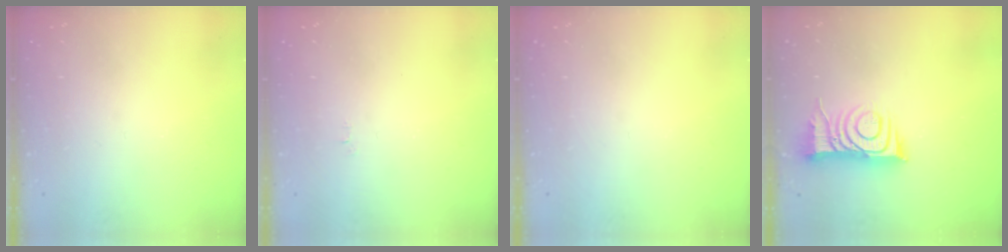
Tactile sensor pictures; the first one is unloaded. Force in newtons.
{"total": 2.5, "press": 2.5, "slide": 0.3}
{"total": 0.0}
{"total": 10.4, "press": 10.4, "slide": 1.0}